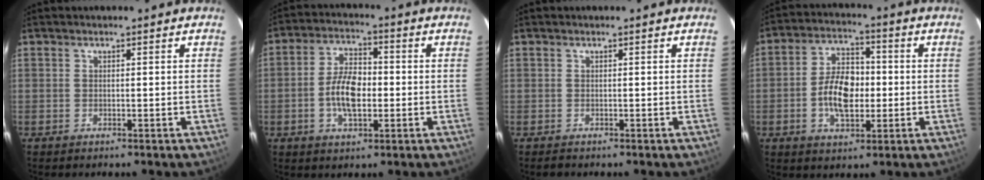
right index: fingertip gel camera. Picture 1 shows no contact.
{"total": 8.8, "force": [-1.5, 4.5, 7.4], "torque": [-0.146, 0.011, -0.026]}
{"total": 0.5, "force": [-0.5, 0.2, 0.0], "torque": [-0.001, -0.001, -0.010]}
{"total": 10.2, "force": [-1.6, 5.8, 8.2], "torque": [-0.157, 0.016, -0.025]}